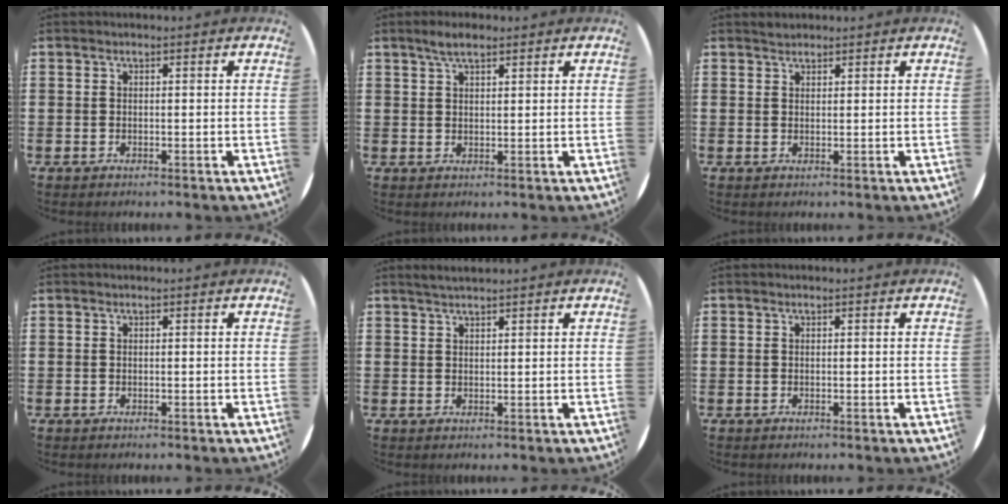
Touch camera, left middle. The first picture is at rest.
{"total": 2.9, "force": [2.2, 0.9, 1.7], "torque": [-0.030, 0.003, 0.037]}
{"total": 1.0, "force": [1.0, 0.3, 0.0], "torque": [-0.002, 0.002, 0.019]}
{"total": 0.0}
{"total": 1.5, "force": [1.4, 0.0, 0.4], "torque": [-0.009, 0.002, 0.026]}
{"total": 0.0}